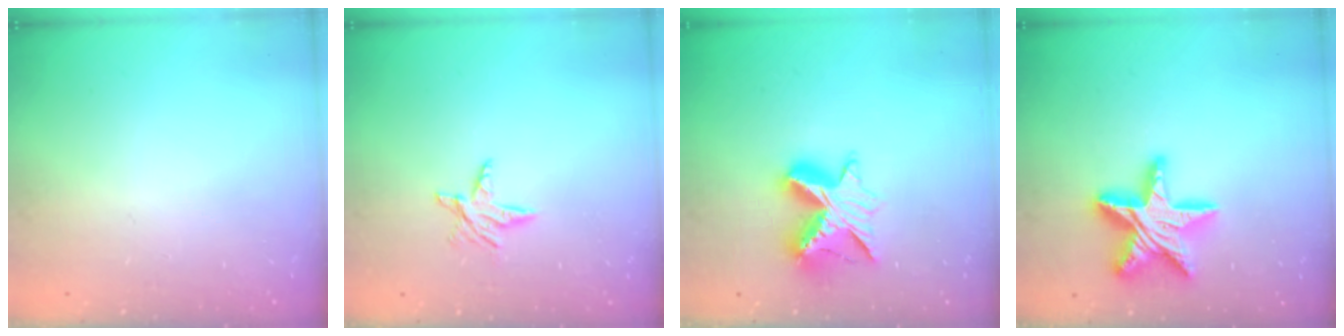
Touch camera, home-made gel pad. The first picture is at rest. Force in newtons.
{"total": 5.6, "press": 5.6, "slide": 0.4}
{"total": 12.6, "press": 12.6, "slide": 0.8}
{"total": 19.1, "press": 19.0, "slide": 1.7}